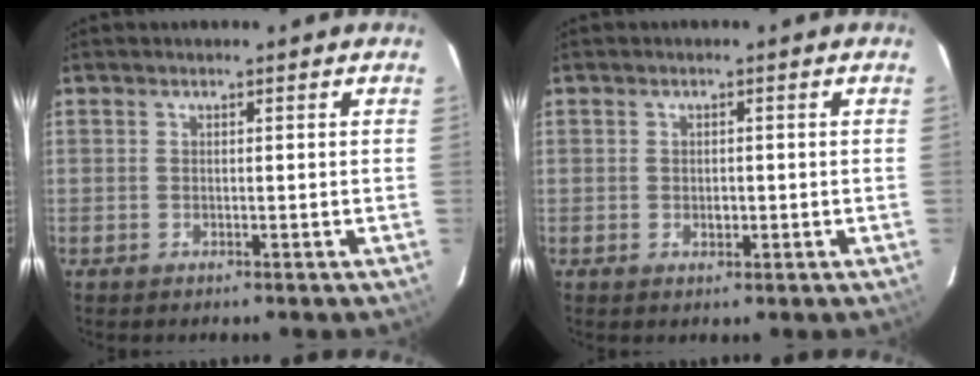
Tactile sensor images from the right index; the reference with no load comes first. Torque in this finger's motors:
{"motor_torque": [0.15, 0.04, 0.06, 0.00]}